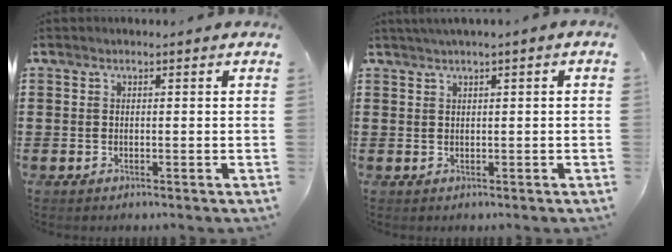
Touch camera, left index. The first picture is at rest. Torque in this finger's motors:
{"motor_torque": [0.72, -0.54, 0.30, 0.11]}